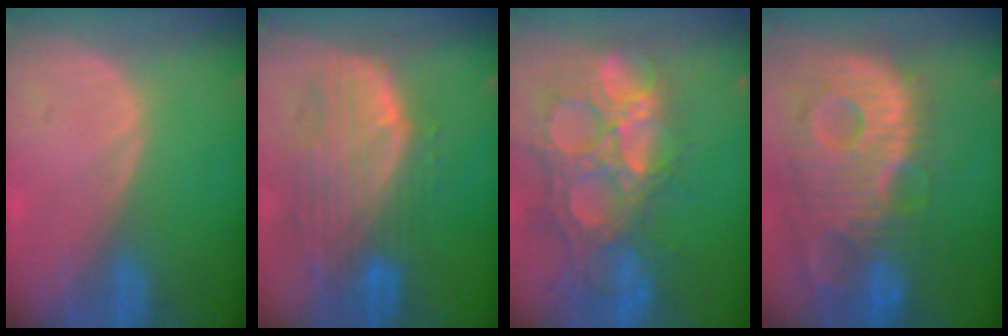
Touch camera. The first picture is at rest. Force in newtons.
{"total": 10.5, "press": 9.1, "slide": 5.4}
{"total": 14.7, "press": 12.1, "slide": 8.3}
{"total": 13.8, "press": 12.0, "slide": 6.9}